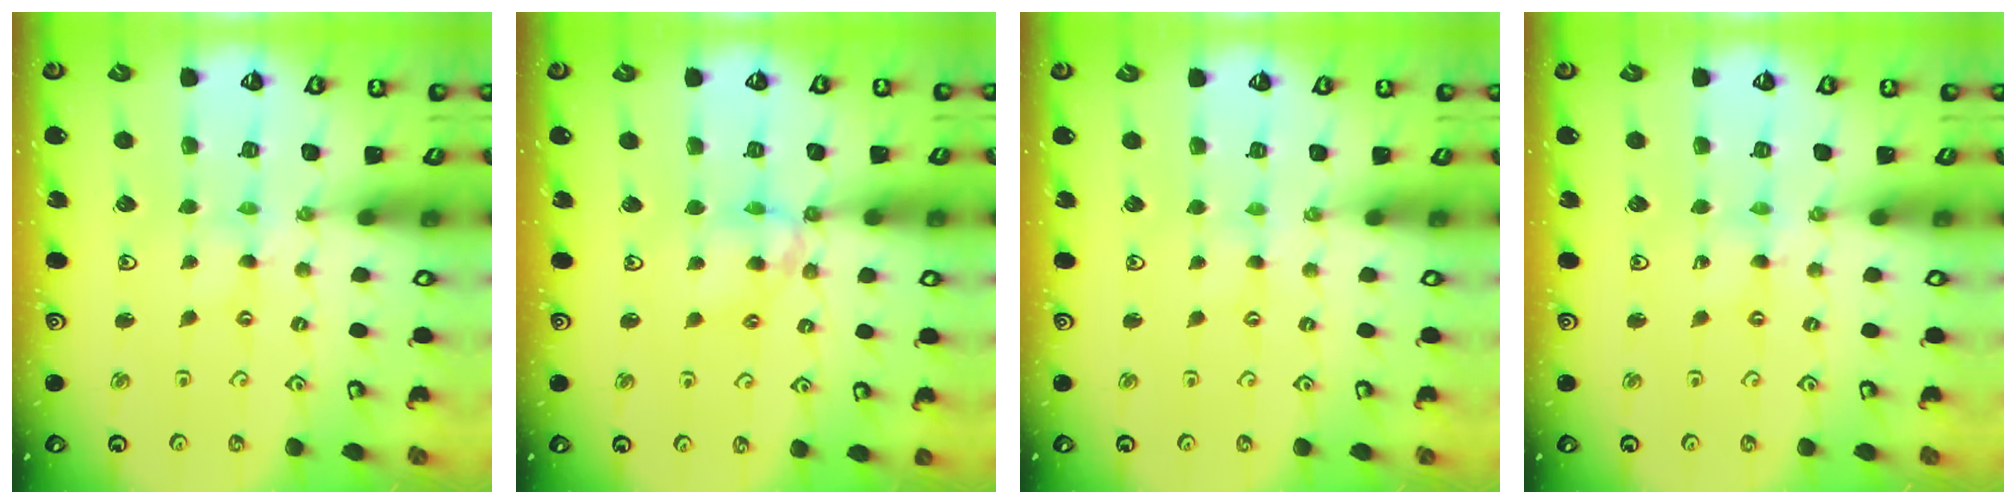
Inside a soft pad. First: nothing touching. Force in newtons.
{"total": 9.8, "press": 9.8, "slide": 0.8}
{"total": 0.0}
{"total": 0.8, "press": 0.8, "slide": 0.1}